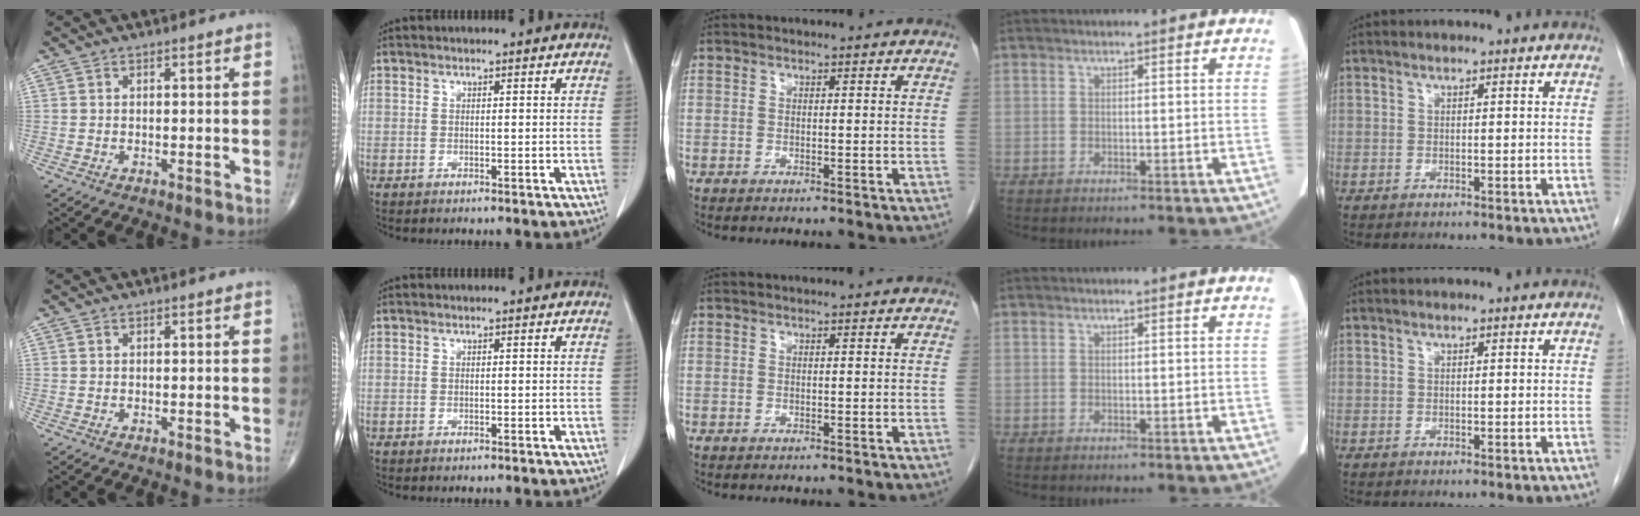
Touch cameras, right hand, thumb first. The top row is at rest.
{}